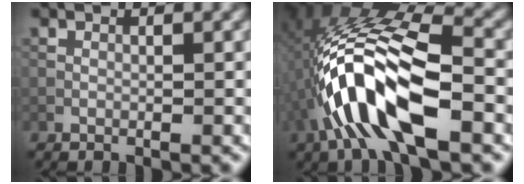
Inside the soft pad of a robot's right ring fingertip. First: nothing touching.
{"total": 11.2, "force": [-3.5, 4.0, 9.8], "torque": [-0.204, 0.018, -0.067]}